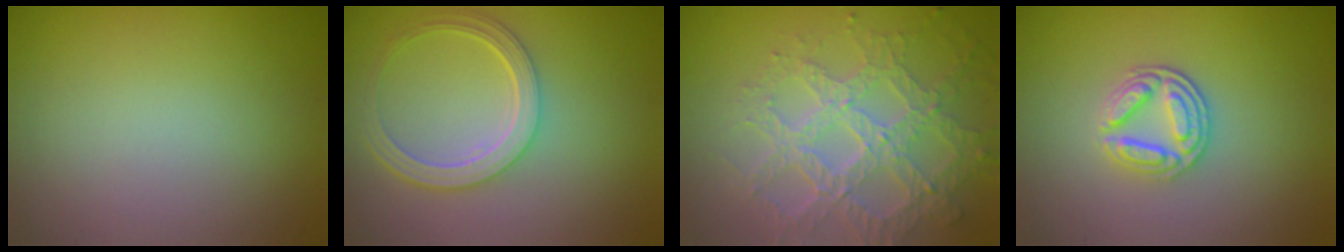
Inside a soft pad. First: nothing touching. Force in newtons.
{"total": 4.7, "press": 3.6, "slide": 2.9}
{"total": 7.0, "press": 5.1, "slide": 4.8}
{"total": 3.6, "press": 3.1, "slide": 1.7}